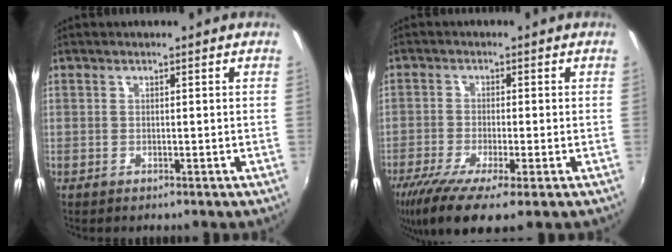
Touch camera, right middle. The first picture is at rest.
{"total": 10.0, "force": [-6.1, 1.5, 7.8], "torque": [-0.169, -0.043, -0.108]}